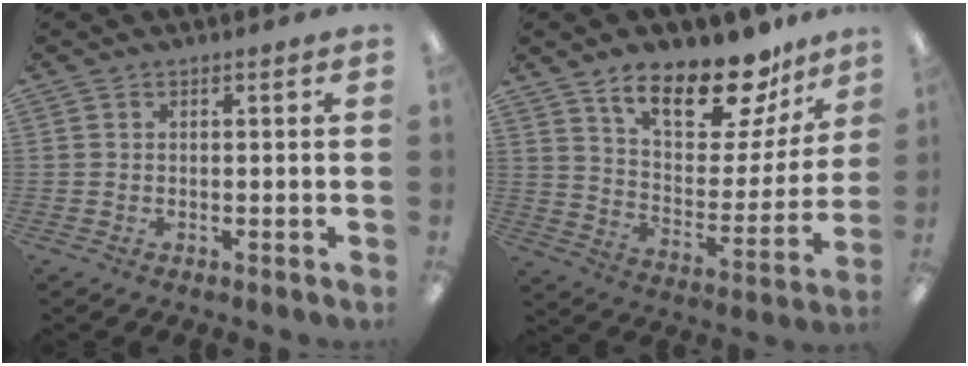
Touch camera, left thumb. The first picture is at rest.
{"total": 19.8, "force": [14.4, 7.3, 11.5], "torque": [-0.182, -0.088, 0.242]}